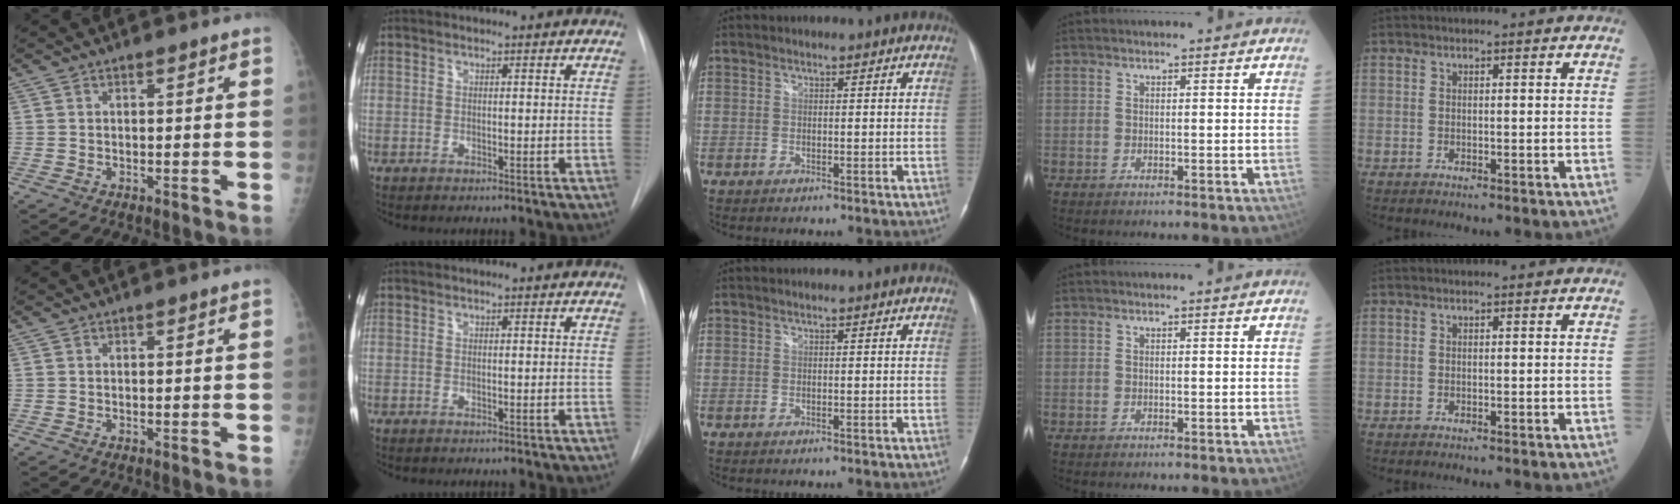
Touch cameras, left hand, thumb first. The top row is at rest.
{}